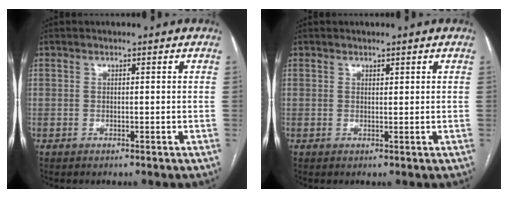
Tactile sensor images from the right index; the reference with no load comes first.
{"total": 0.6, "force": [0.4, 0.2, 0.3], "torque": [-0.004, -0.003, 0.007]}